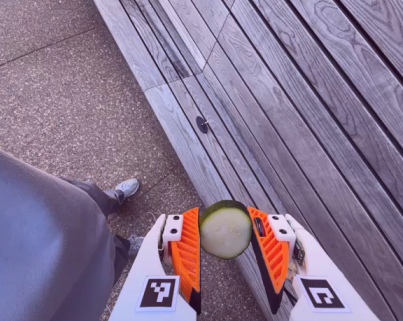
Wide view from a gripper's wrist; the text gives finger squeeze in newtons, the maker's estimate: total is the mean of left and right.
{"total": 12.7, "left": 13.3, "right": 12.0}